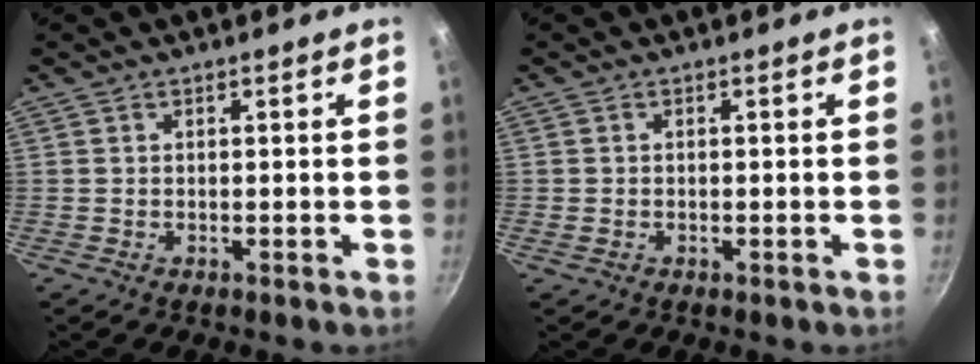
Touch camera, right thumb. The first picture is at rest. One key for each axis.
{"total": 0.8, "fx": -0.3, "fy": 0.6, "fz": 0.4, "tx": -0.008, "ty": 0.001, "tz": -0.004}